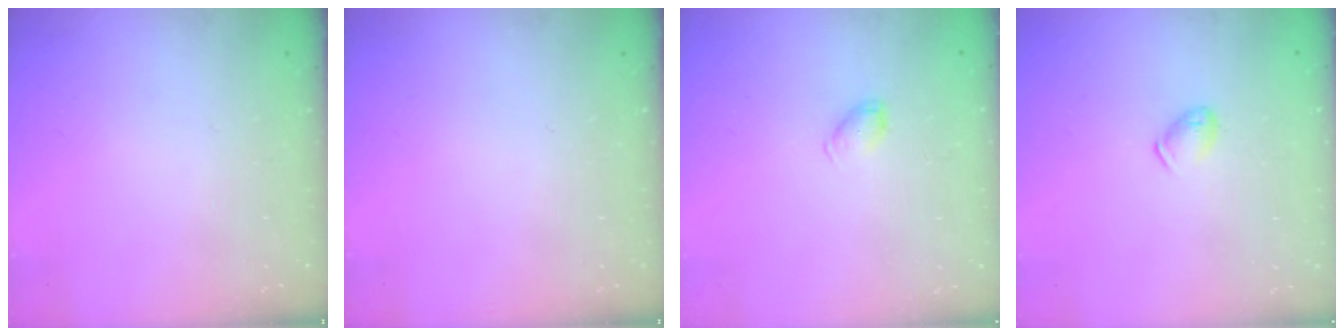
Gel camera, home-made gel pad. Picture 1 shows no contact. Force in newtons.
{"total": 0.0}
{"total": 5.4, "press": 5.4, "slide": 0.6}
{"total": 7.2, "press": 7.1, "slide": 0.9}